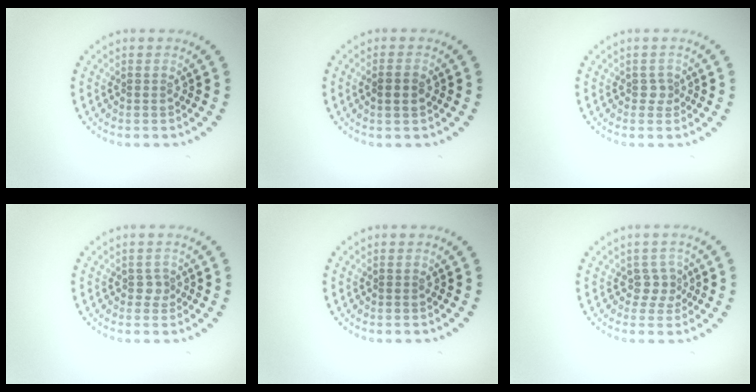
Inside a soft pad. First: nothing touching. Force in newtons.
{"total": 1.7, "press": 1.6, "slide": 0.5}
{"total": 1.1, "press": 0.8, "slide": 0.7}
{"total": 1.0, "press": 0.8, "slide": 0.6}
{"total": 0.0}
{"total": 1.8, "press": 1.3, "slide": 1.2}